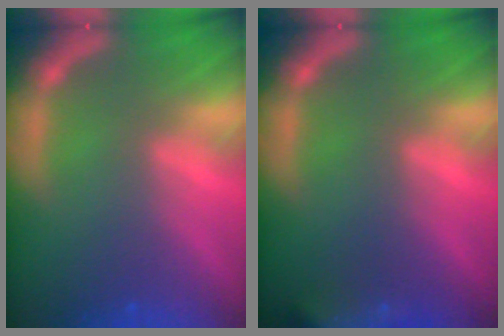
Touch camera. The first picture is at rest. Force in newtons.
{"total": 7.4}